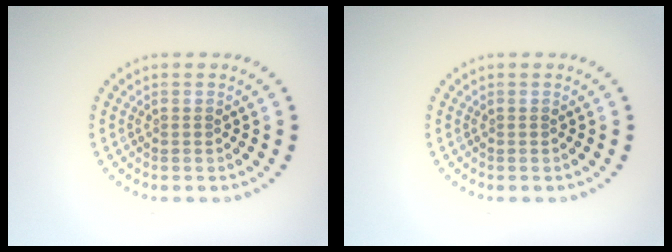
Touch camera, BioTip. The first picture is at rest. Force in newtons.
{"total": 0.0}